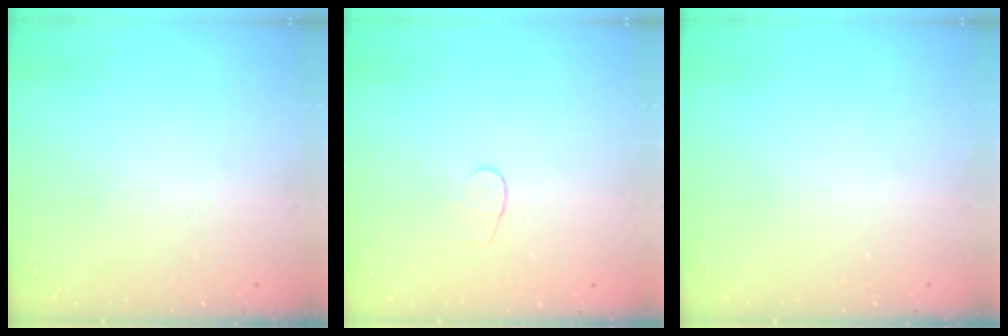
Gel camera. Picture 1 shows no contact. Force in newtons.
{"total": 3.3, "press": 3.3, "slide": 0.3}
{"total": 0.0}